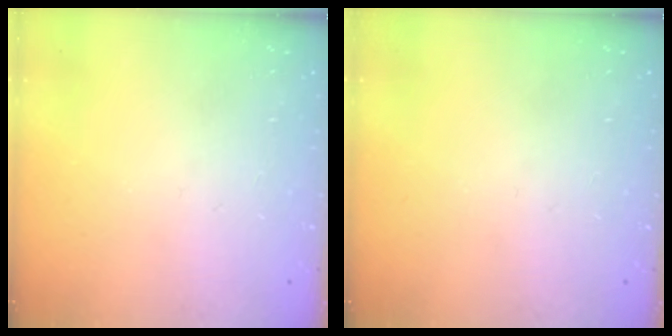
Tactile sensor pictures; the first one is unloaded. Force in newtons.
{"total": 0.0}